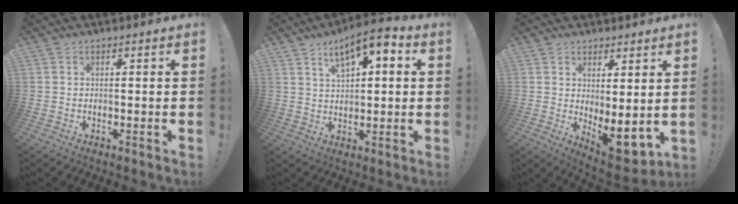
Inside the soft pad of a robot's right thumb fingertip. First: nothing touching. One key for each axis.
{"total": 8.6, "fx": 4.5, "fy": 3.4, "fz": 6.5, "tx": -0.106, "ty": -0.020, "tz": 0.079}
{"total": 7.1, "fx": 0.2, "fy": 2.9, "fz": 6.5, "tx": -0.056, "ty": -0.034, "tz": 0.010}